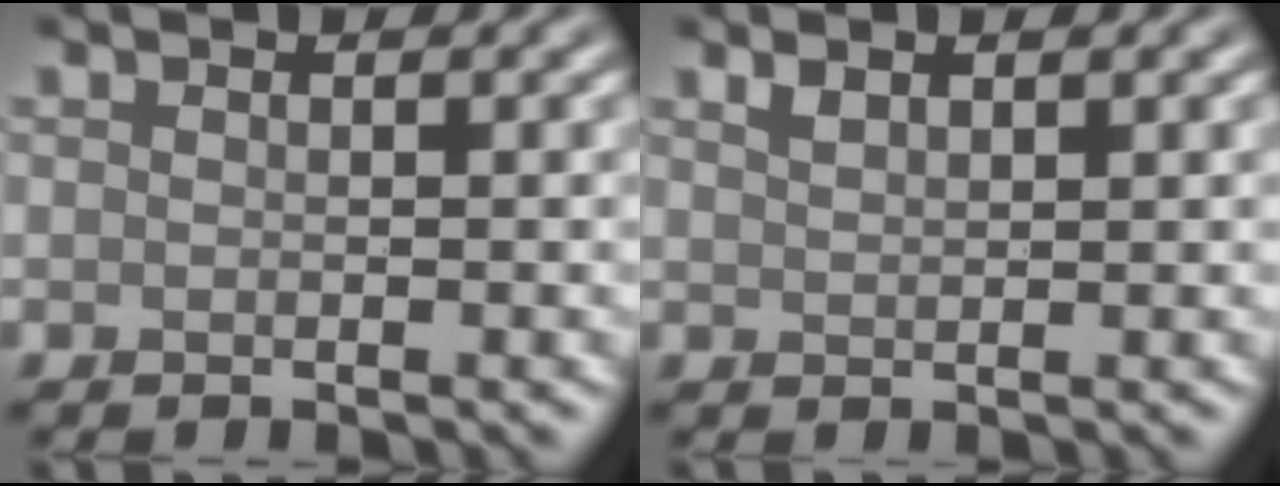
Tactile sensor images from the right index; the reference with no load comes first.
{"total": 1.0, "force": [0.8, 0.3, 0.7], "torque": [-0.020, 0.002, 0.018]}